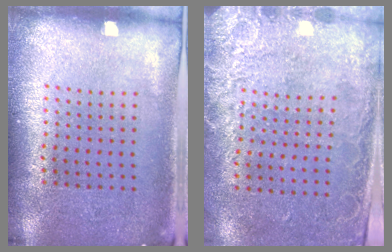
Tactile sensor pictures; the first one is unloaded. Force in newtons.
{"total": 2.6, "press": 2.0, "slide": 1.7}